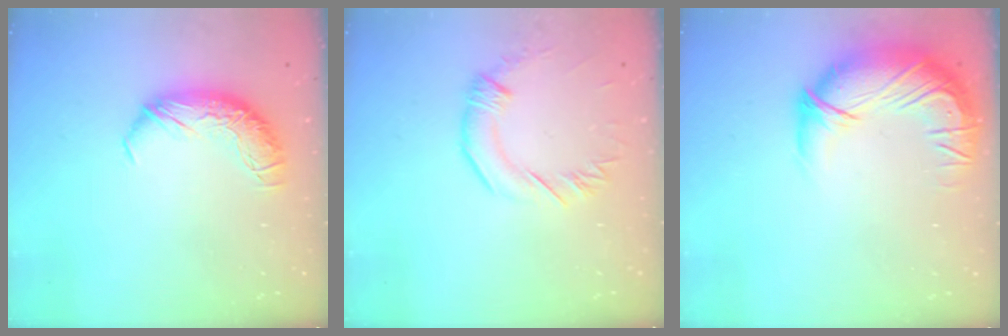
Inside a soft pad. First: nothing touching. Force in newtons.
{"total": 1.0, "press": 1.0, "slide": 0.4}
{"total": 4.2, "press": 2.5, "slide": 3.4}